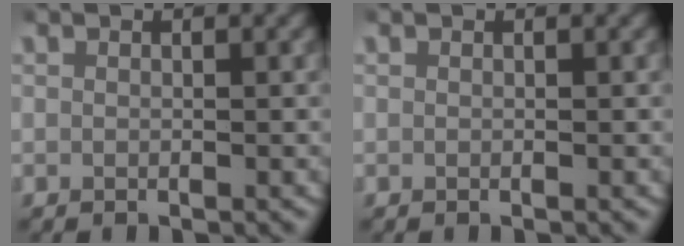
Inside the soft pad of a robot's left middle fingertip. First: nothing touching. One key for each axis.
{"total": 0.0}